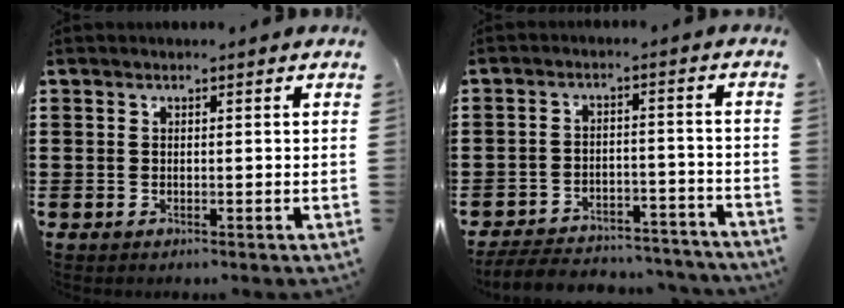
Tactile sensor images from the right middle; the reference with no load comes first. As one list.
[{"total": 5.9, "force": [-5.8, 0.7, 1.0], "torque": [-0.023, 0.007, -0.116]}]